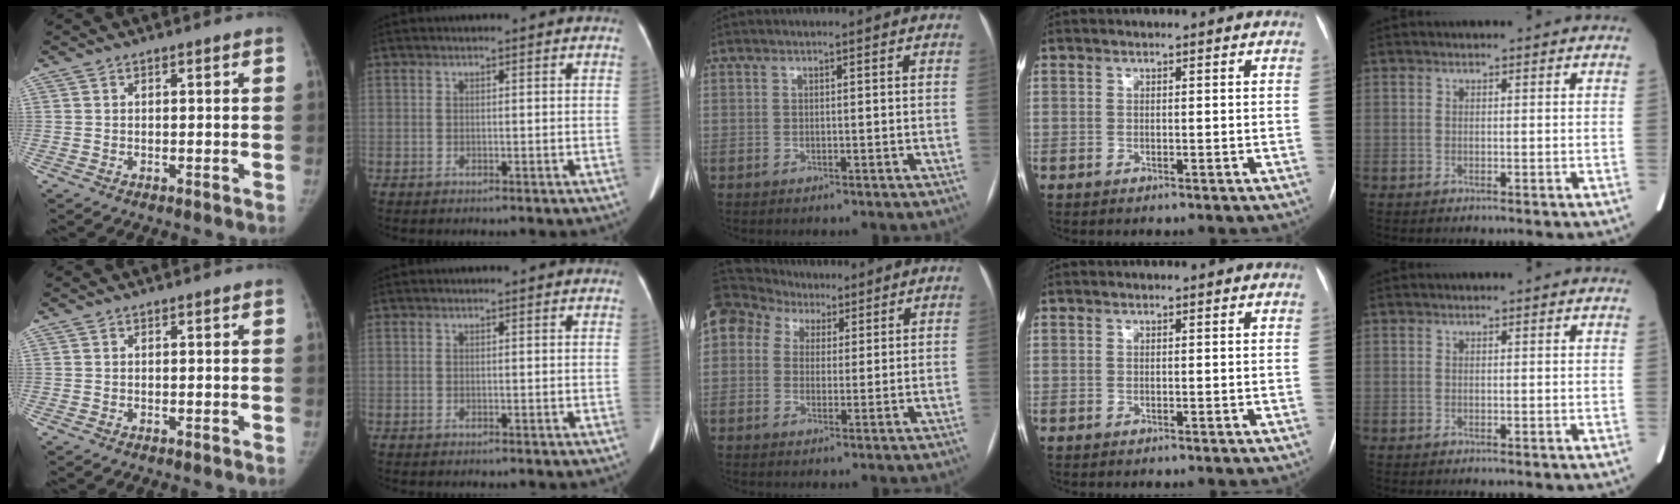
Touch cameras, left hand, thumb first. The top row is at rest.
{"middle": {"total": 18.7, "force": [9.7, 14.1, 7.6], "torque": [-0.236, 0.106, 0.183]}}